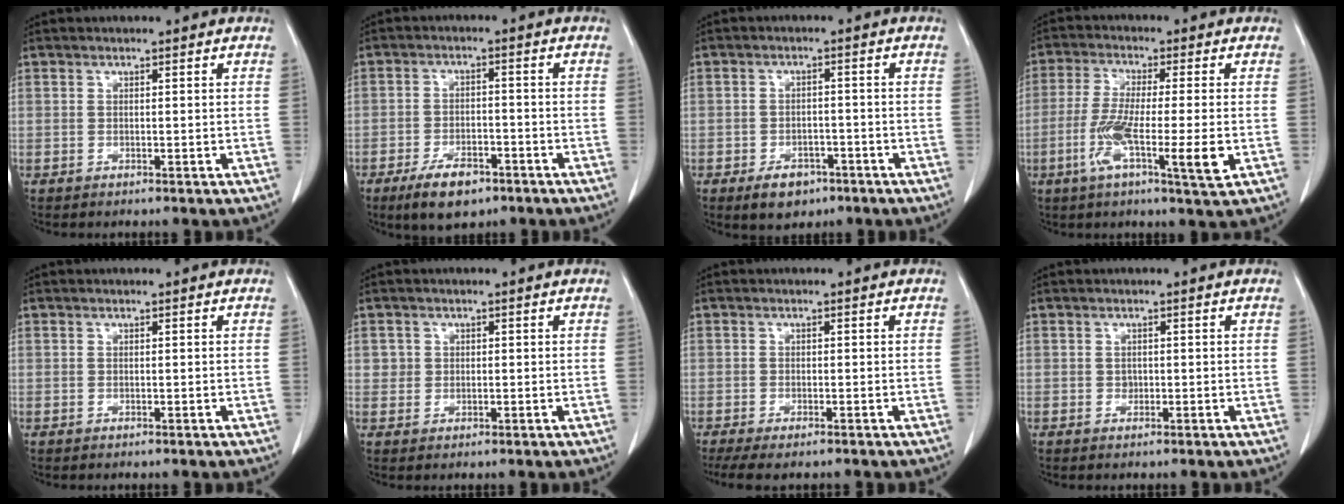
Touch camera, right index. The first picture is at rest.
{"total": 7.0, "force": [-4.6, 3.0, 4.4], "torque": [-0.081, -0.004, -0.075]}
{"total": 5.1, "force": [-3.1, 3.2, 2.4], "torque": [-0.036, 0.003, -0.040]}
{"total": 10.5, "force": [-3.0, 0.6, 10.1], "torque": [-0.184, -0.019, -0.057]}
{"total": 0.0}
{"total": 1.8, "force": [0.4, 1.8, 0.1], "torque": [0.010, 0.002, 0.002]}
{"total": 6.3, "force": [-4.9, 1.6, 3.5], "torque": [-0.058, -0.012, -0.078]}
{"total": 0.7, "force": [0.0, 0.6, 0.3], "torque": [-0.001, 0.002, -0.001]}